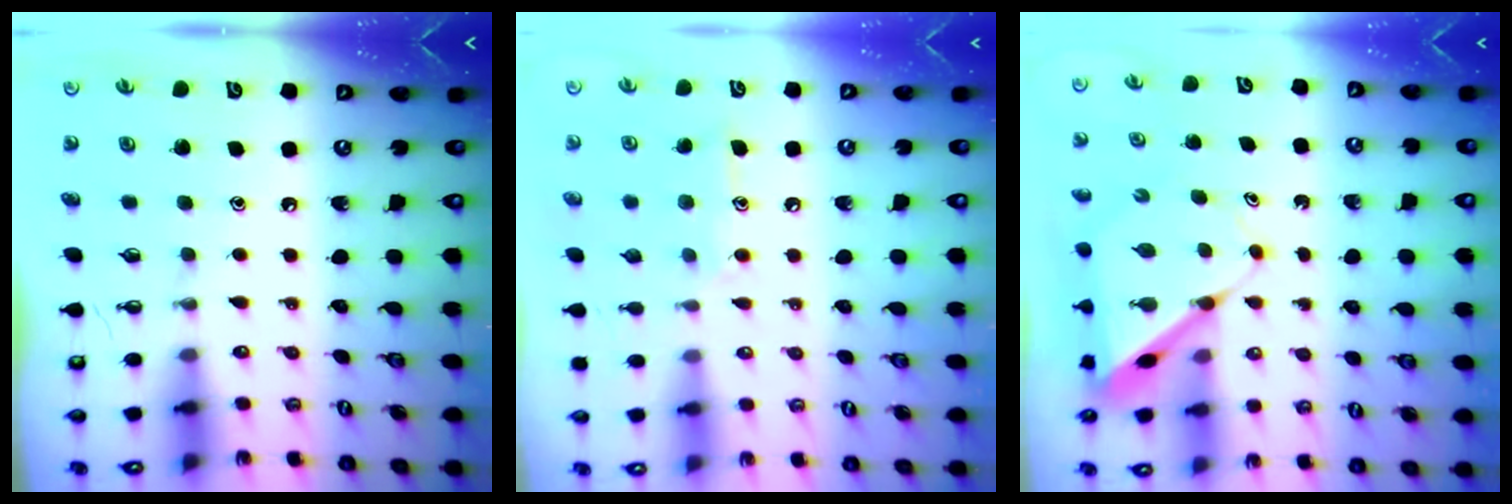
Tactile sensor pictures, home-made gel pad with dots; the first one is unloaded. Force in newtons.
{"total": 9.2, "press": 9.2, "slide": 0.6}
{"total": 8.3, "press": 8.3, "slide": 0.7}